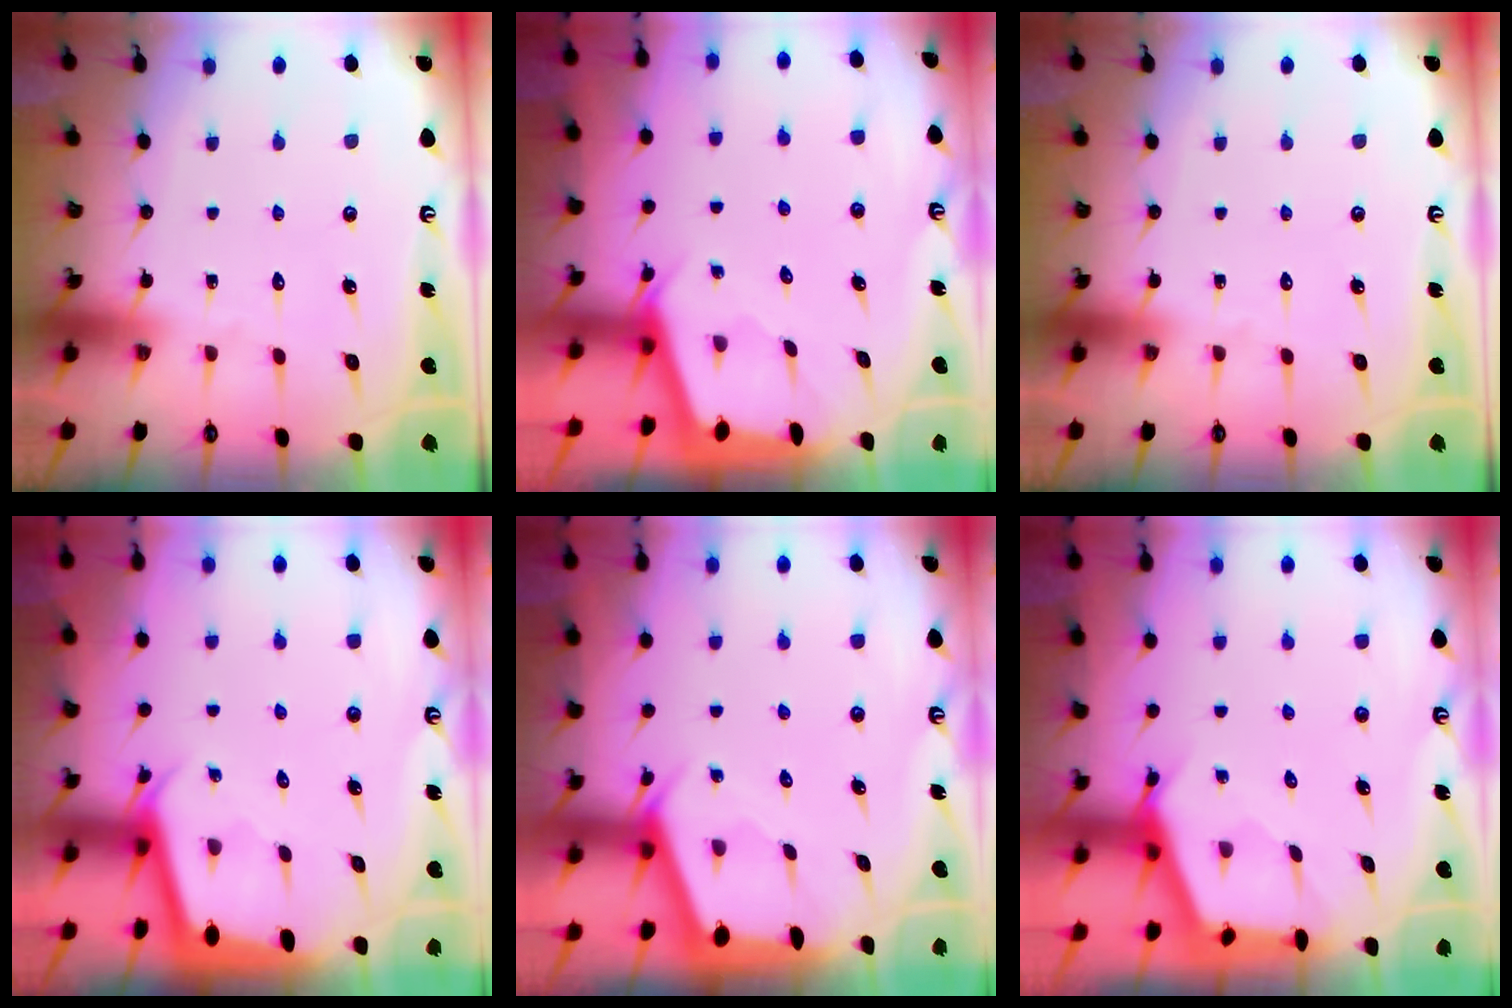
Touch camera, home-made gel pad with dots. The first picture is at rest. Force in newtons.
{"total": 2.2, "press": 2.2, "slide": 0.3}
{"total": 0.0}
{"total": 2.2, "press": 2.2, "slide": 0.1}
{"total": 2.4, "press": 2.3, "slide": 0.3}
{"total": 2.6, "press": 2.6, "slide": 0.3}